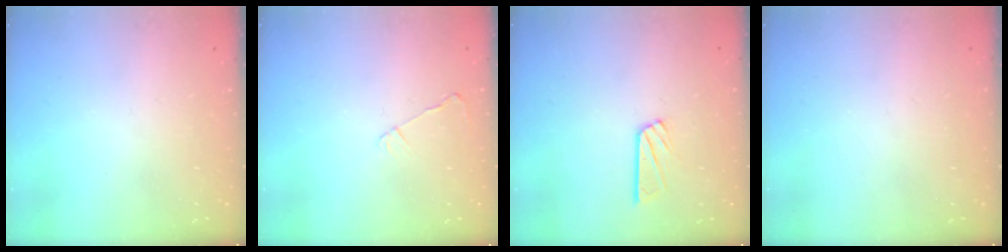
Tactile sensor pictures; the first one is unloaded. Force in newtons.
{"total": 2.6, "press": 2.6, "slide": 0.5}
{"total": 7.5, "press": 7.5, "slide": 0.6}
{"total": 0.0}